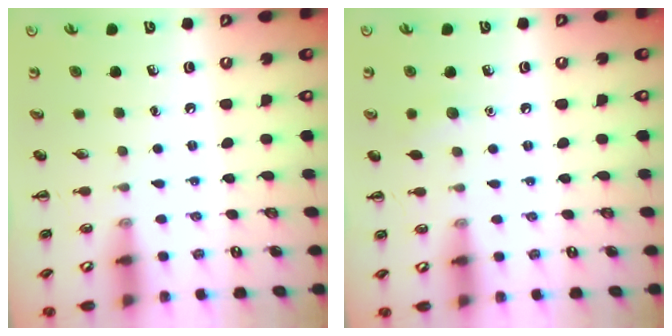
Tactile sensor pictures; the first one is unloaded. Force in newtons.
{"total": 4.9, "press": 4.7, "slide": 1.4}